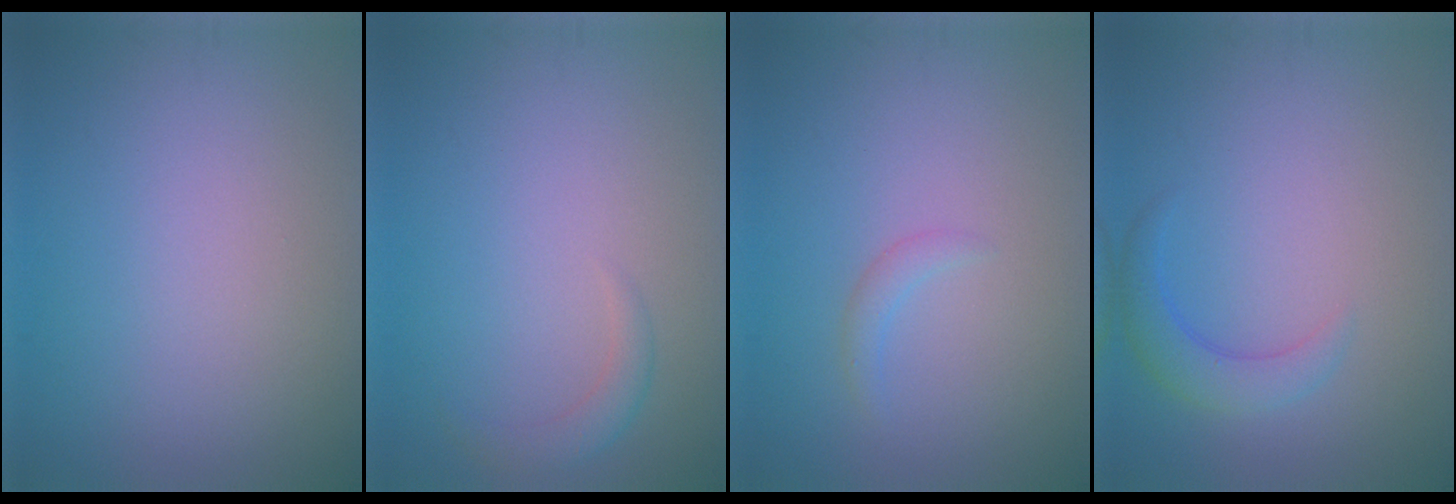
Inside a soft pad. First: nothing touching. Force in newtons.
{"total": 1.5, "press": 1.5, "slide": 0.1}
{"total": 1.0, "press": 1.0, "slide": 0.0}
{"total": 2.6, "press": 2.6, "slide": 0.2}